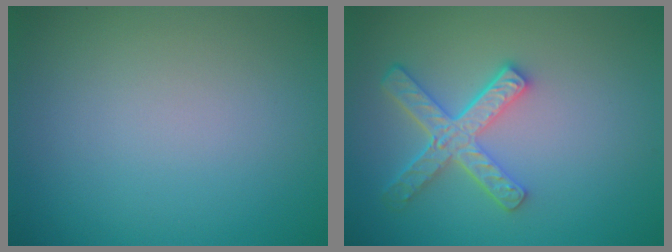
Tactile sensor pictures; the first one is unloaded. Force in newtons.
{"total": 5.0, "press": 3.9, "slide": 3.1}